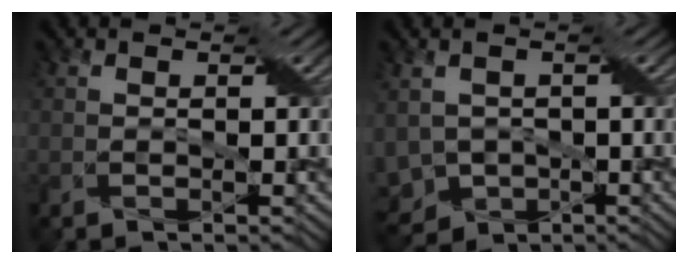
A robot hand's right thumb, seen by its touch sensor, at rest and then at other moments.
{"total": 5.7, "force": [-2.2, 4.2, 3.3], "torque": [-0.081, -0.019, -0.041]}